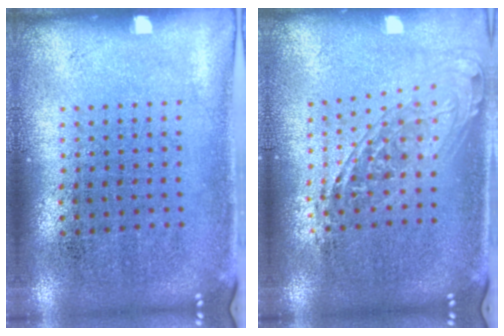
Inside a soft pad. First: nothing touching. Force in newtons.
{"total": 1.7, "press": 1.4, "slide": 0.9}